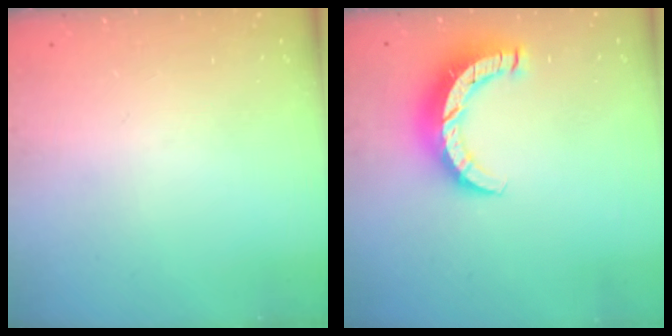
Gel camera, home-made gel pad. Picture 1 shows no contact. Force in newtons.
{"total": 9.7, "press": 9.7, "slide": 0.2}